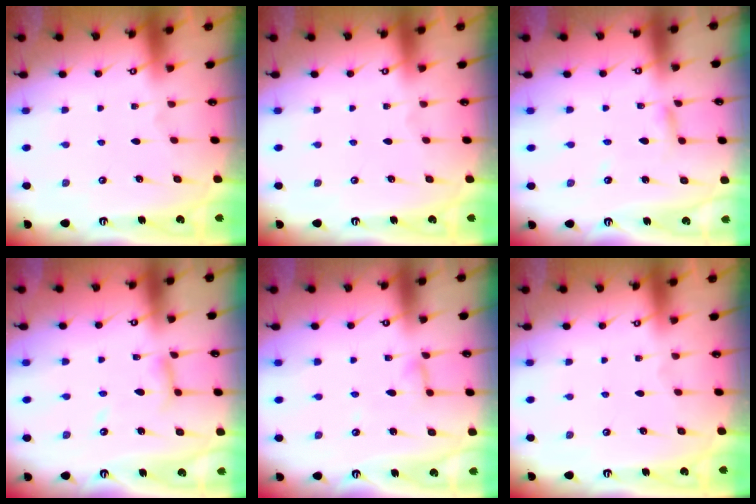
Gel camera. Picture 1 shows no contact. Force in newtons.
{"total": 0.0}
{"total": 3.6, "press": 3.6, "slide": 0.3}
{"total": 9.0, "press": 8.9, "slide": 0.7}
{"total": 4.5, "press": 4.4, "slide": 0.3}
{"total": 0.0}